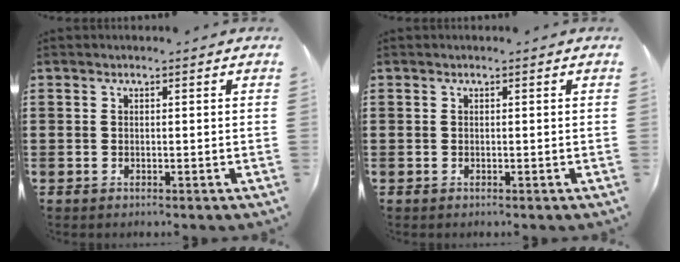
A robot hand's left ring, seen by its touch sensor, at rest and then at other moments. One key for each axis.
{"total": 0.0}